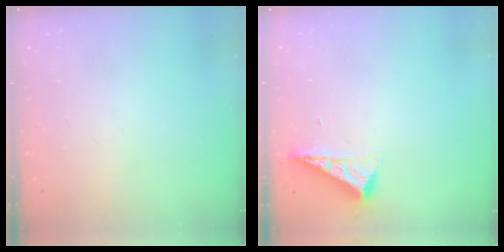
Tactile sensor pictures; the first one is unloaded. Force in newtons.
{"total": 7.1, "press": 7.1, "slide": 0.5}